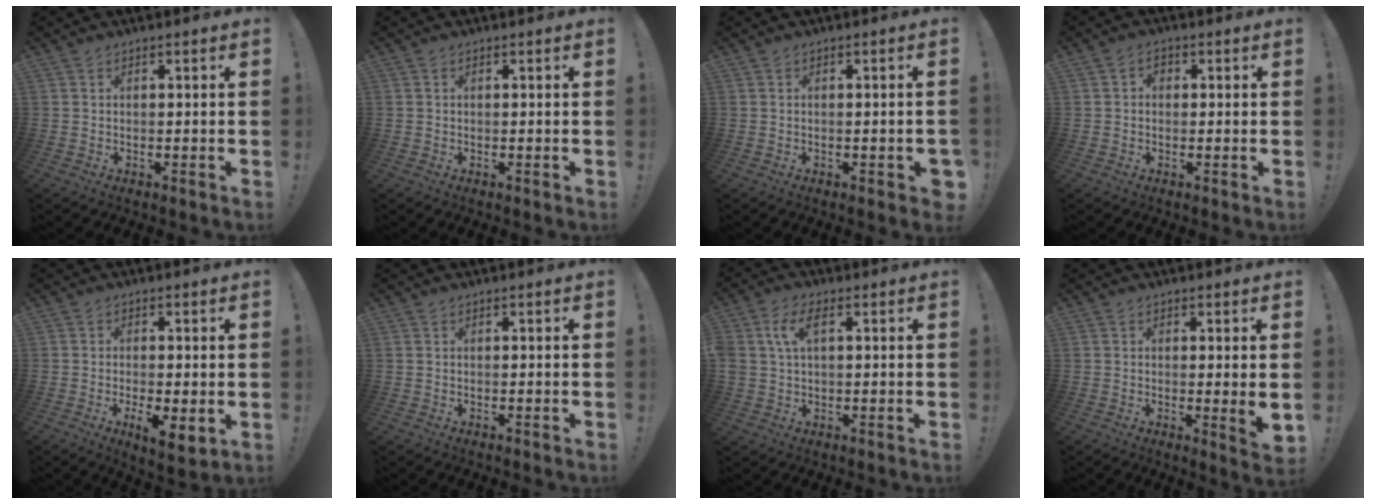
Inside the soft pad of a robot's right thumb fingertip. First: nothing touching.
{"total": 0.0}
{"total": 1.5, "force": [-0.7, 0.6, 1.2], "torque": [-0.018, 0.004, -0.010]}
{"total": 2.2, "force": [-0.2, 1.8, 1.4], "torque": [-0.018, 0.004, -0.006]}
{"total": 6.3, "force": [-0.9, 2.0, 5.9], "torque": [-0.090, -0.013, -0.009]}
{"total": 0.0}
{"total": 6.7, "force": [1.9, 3.7, 5.2], "torque": [-0.110, 0.006, 0.032]}
{"total": 4.5, "force": [0.1, 0.1, 4.5], "torque": [-0.058, -0.015, 0.006]}